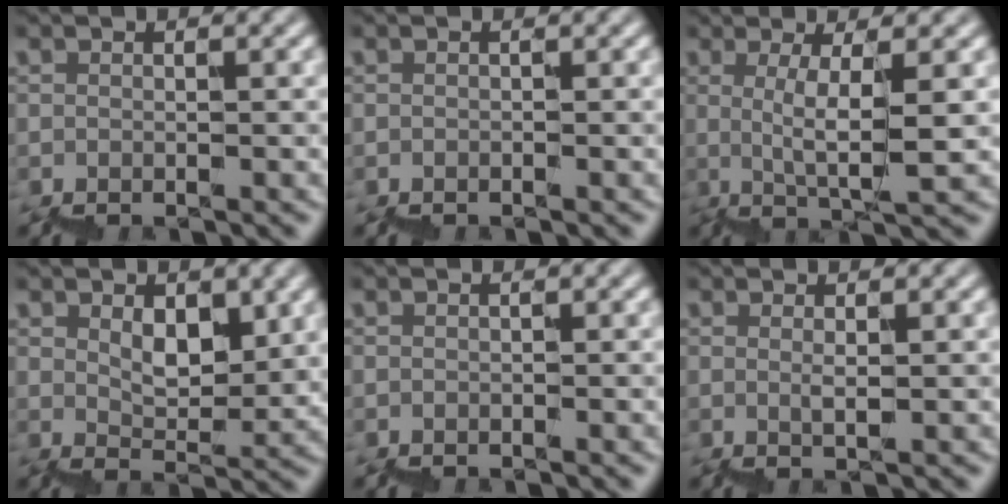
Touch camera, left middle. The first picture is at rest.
{"total": 0.0}
{"total": 3.1, "force": [1.5, 0.2, 2.7], "torque": [-0.047, 0.005, 0.033]}
{"total": 4.0, "force": [2.9, 1.7, 2.1], "torque": [-0.034, 0.001, 0.061]}
{"total": 0.0}
{"total": 0.9, "force": [0.7, 0.1, 0.6], "torque": [-0.008, 0.001, 0.010]}